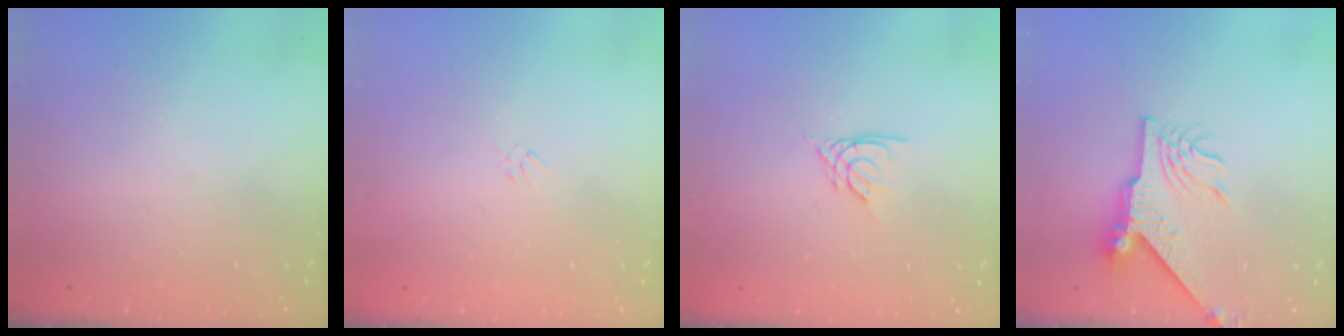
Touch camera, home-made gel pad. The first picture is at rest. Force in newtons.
{"total": 2.3, "press": 2.2, "slide": 0.6}
{"total": 2.7, "press": 2.7, "slide": 0.4}
{"total": 8.9, "press": 8.9, "slide": 1.1}